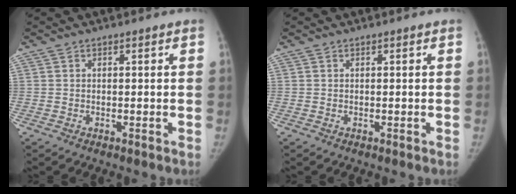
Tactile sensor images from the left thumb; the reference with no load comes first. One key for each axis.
{"total": 0.0}